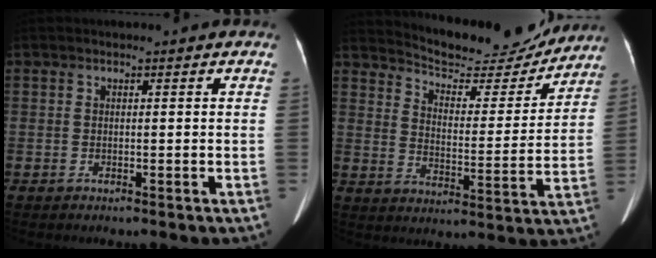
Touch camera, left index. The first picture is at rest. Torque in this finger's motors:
{"motor_torque": [-0.36, -0.99, 0.05, 0.00]}